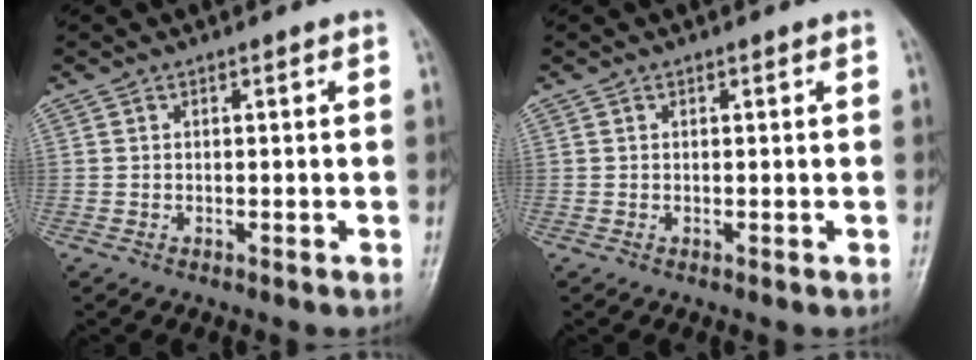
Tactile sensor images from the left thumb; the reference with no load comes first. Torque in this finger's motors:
{"motor_torque": [0.10, 0.01, -0.16, -0.03, -0.03]}